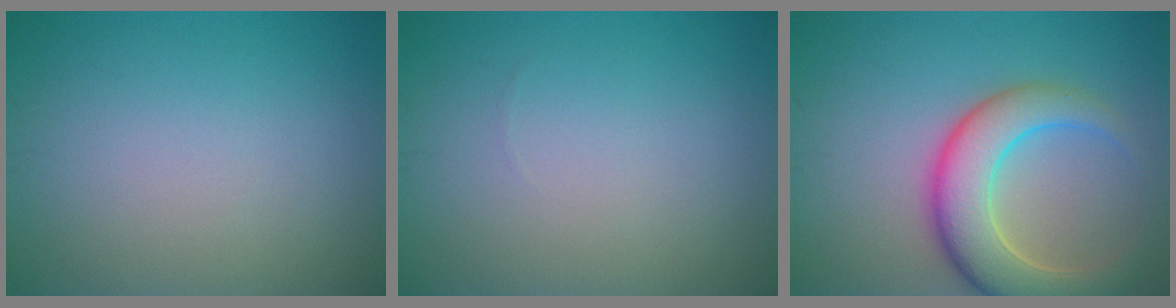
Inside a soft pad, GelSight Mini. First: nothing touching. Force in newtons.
{"total": 0.0}
{"total": 7.2, "press": 7.2, "slide": 0.6}